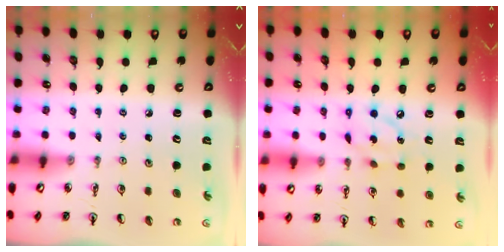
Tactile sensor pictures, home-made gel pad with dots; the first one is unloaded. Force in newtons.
{"total": 8.8, "press": 8.8, "slide": 0.4}